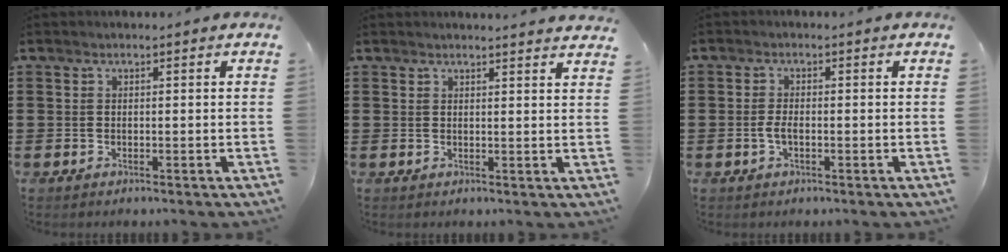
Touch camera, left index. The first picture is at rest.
{"total": 1.9, "force": [1.8, -0.3, 0.4], "torque": [-0.011, -0.004, 0.035]}
{"total": 2.2, "force": [-0.6, 0.9, 1.9], "torque": [-0.051, -0.004, -0.016]}